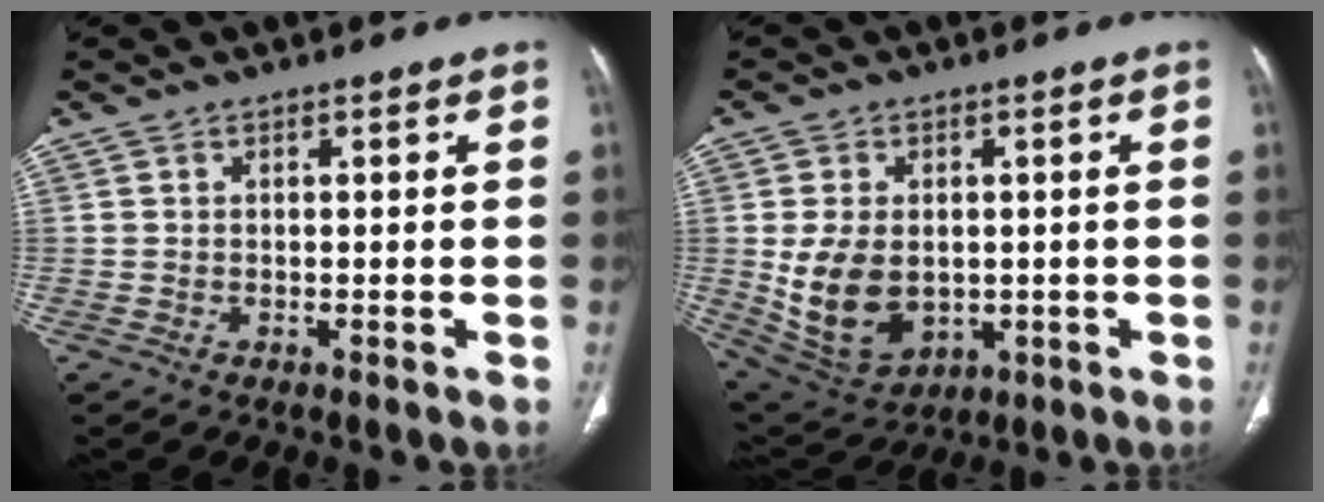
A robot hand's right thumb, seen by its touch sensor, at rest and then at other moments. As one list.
[{"total": 12.6, "force": [-0.7, 8.9, 9.0], "torque": [-0.148, -0.004, 0.015]}]